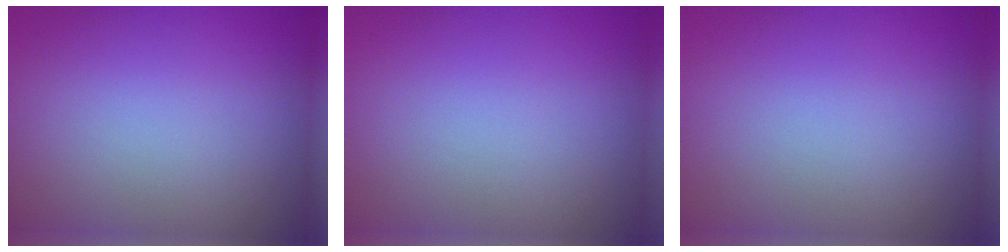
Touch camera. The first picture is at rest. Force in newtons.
{"total": 0.0}
{"total": 0.0}